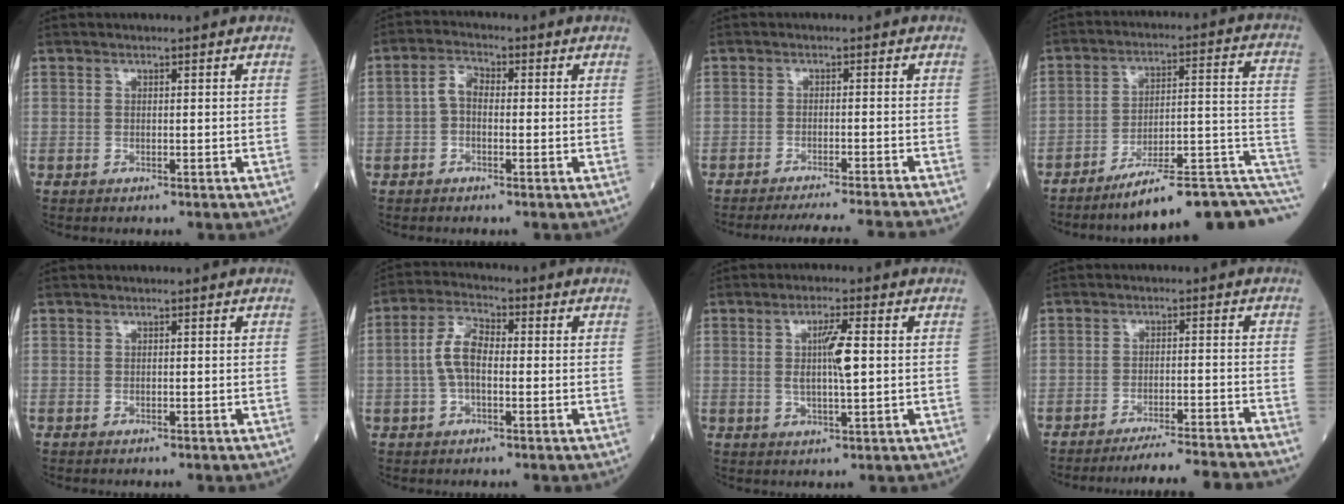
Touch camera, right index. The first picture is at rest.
{"total": 3.3, "force": [-0.3, 2.0, 2.6], "torque": [-0.047, 0.013, -0.010]}
{"total": 11.8, "force": [-11.1, -1.9, 3.5], "torque": [-0.024, -0.023, -0.148]}
{"total": 16.6, "force": [-9.8, 3.2, 13.0], "torque": [-0.111, 0.068, -0.131]}
{"total": 0.0}
{"total": 6.2, "force": [-0.2, 2.9, 5.5], "torque": [-0.121, 0.020, -0.010]}
{"total": 5.4, "force": [0.7, 0.5, 5.4], "torque": [-0.096, 0.000, 0.012]}
{"total": 11.0, "force": [-10.6, -1.4, 2.6], "torque": [-0.015, -0.009, -0.150]}